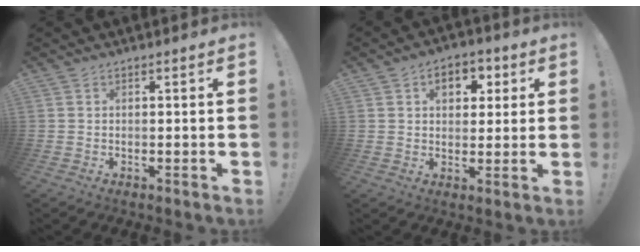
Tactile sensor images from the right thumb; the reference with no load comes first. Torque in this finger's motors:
{"motor_torque": [0.05, 0.12, 0.29, 0.37, 0.00]}